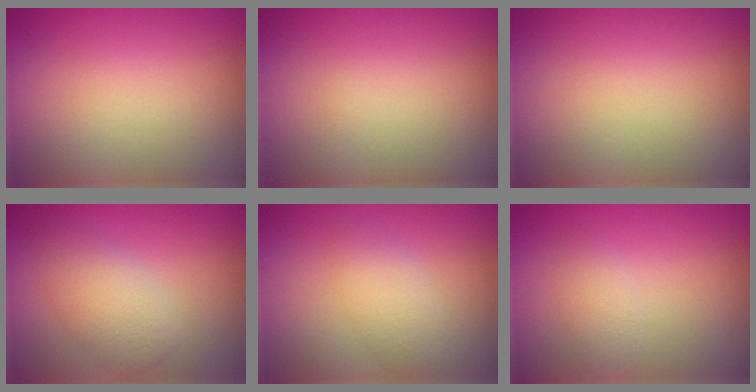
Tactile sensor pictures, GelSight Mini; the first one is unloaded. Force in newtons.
{"total": 0.0}
{"total": 0.0}
{"total": 3.9, "press": 3.9, "slide": 0.1}
{"total": 2.6, "press": 2.6, "slide": 0.1}
{"total": 1.6, "press": 1.6, "slide": 0.1}